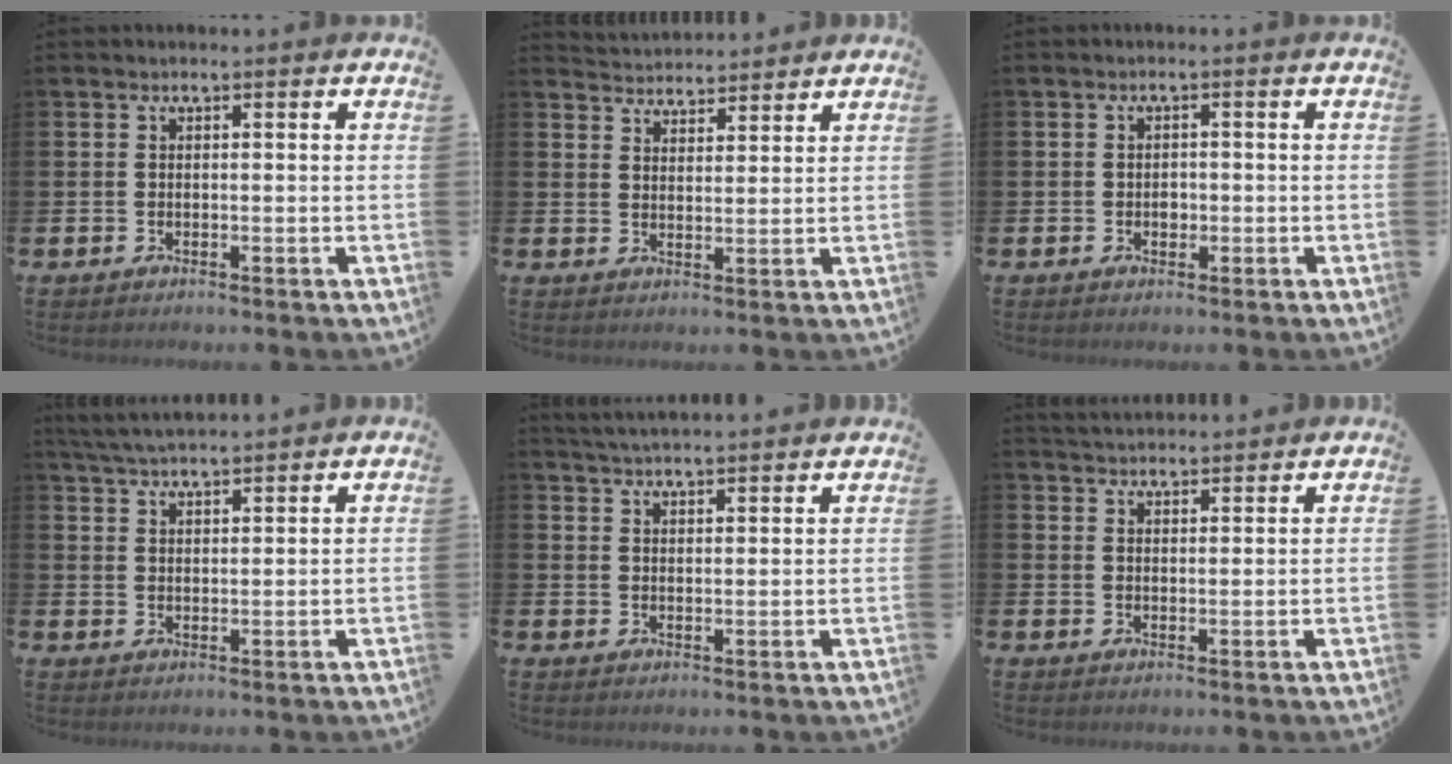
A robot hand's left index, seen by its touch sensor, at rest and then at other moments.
{"total": 3.8, "force": [3.7, 0.5, -0.6], "torque": [-0.008, -0.018, 0.071]}
{"total": 1.3, "force": [-0.1, 1.0, 0.7], "torque": [0.001, 0.001, -0.007]}
{"total": 4.3, "force": [4.2, 0.2, 0.9], "torque": [-0.031, -0.015, 0.077]}
{"total": 3.8, "force": [3.8, -0.1, 0.2], "torque": [-0.011, -0.015, 0.069]}
{"total": 3.2, "force": [3.2, 0.4, 0.1], "torque": [-0.008, -0.015, 0.060]}